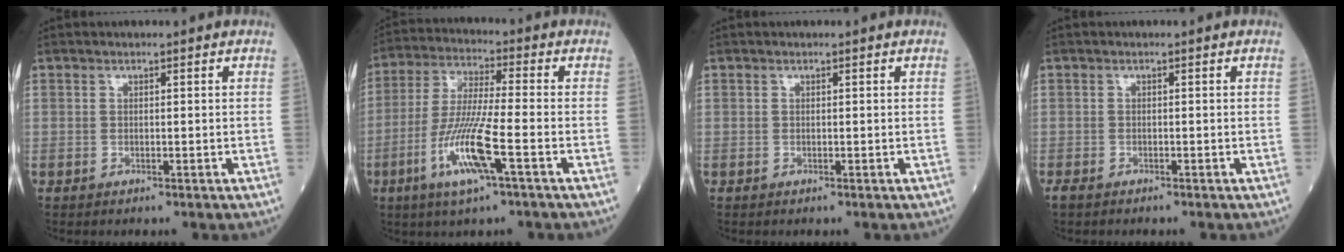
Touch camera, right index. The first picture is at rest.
{"total": 11.4, "force": [-4.4, -0.2, 10.5], "torque": [-0.217, -0.014, -0.087]}
{"total": 0.0}
{"total": 1.9, "force": [-1.6, 0.5, 0.9], "torque": [-0.024, -0.007, -0.024]}